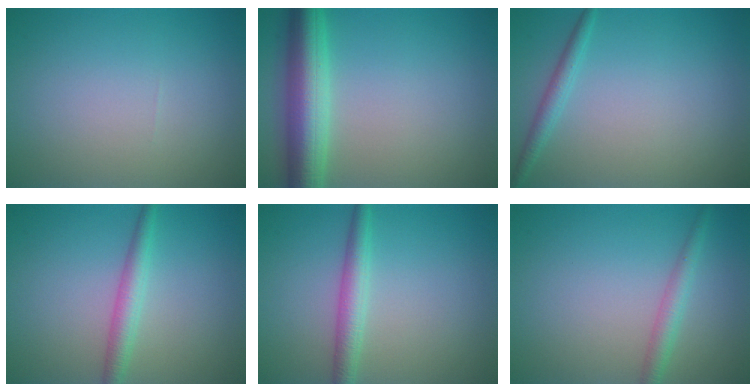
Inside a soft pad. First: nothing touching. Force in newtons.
{"total": 6.6, "press": 6.6, "slide": 0.4}
{"total": 1.6, "press": 1.6, "slide": 0.1}
{"total": 2.5, "press": 2.5, "slide": 0.0}
{"total": 2.6, "press": 2.6, "slide": 0.0}
{"total": 2.0, "press": 2.0, "slide": 0.0}